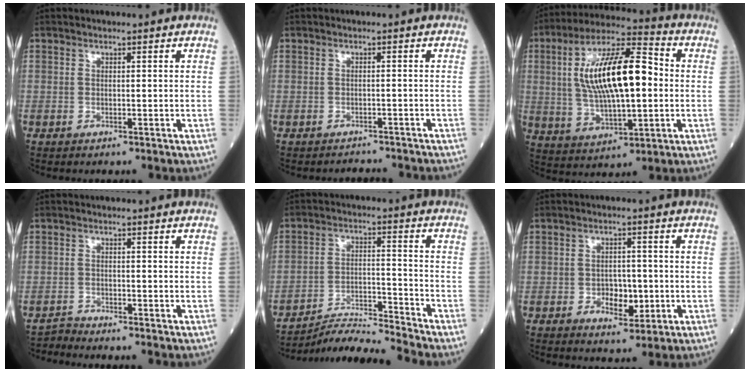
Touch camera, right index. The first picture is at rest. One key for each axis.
{"total": 3.2, "fx": -3.2, "fy": 0.5, "fz": 0.5, "tx": 0.001, "ty": 0.002, "tz": -0.036}
{"total": 17.8, "fx": 1.5, "fy": 5.4, "fz": 16.9, "tx": -0.312, "ty": 0.022, "tz": 0.025}
{"total": 1.8, "fx": -1.6, "fy": -0.6, "fz": -0.7, "tx": 0.021, "ty": -0.010, "tz": -0.031}
{"total": 9.1, "fx": -8.6, "fy": -2.7, "fz": 0.6, "tx": -0.009, "ty": 0.006, "tz": -0.157}
{"total": 4.8, "fx": -1.3, "fy": 2.7, "fz": 3.8, "tx": -0.053, "ty": 0.002, "tz": -0.014}